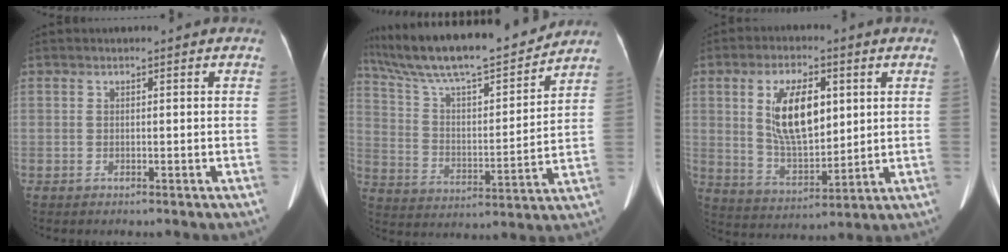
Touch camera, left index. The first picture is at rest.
{"total": 20.5, "force": [18.1, 2.2, 9.4], "torque": [-0.177, 0.004, 0.301]}
{"total": 12.0, "force": [3.0, 5.4, 10.3], "torque": [-0.204, 0.003, 0.063]}